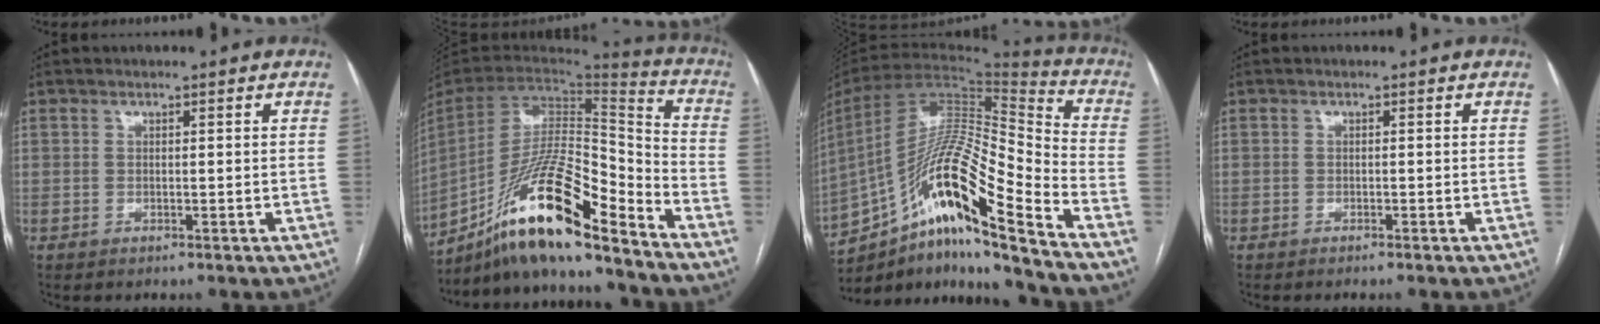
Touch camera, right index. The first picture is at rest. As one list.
[{"total": 20.6, "force": [-15.6, 1.8, 13.3], "torque": [-0.262, -0.002, -0.285]}, {"total": 21.6, "force": [-14.2, 1.2, 16.3], "torque": [-0.305, 0.007, -0.257]}, {"total": 1.2, "force": [-1.1, -0.2, 0.5], "torque": [-0.005, 0.000, -0.014]}]